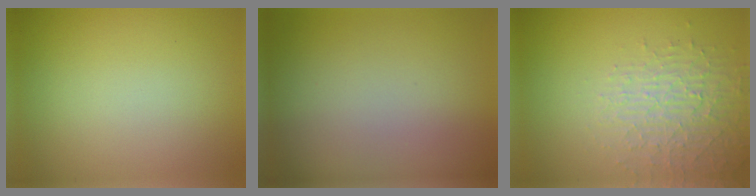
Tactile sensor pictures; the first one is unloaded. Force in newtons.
{"total": 0.0}
{"total": 4.1, "press": 4.0, "slide": 0.9}